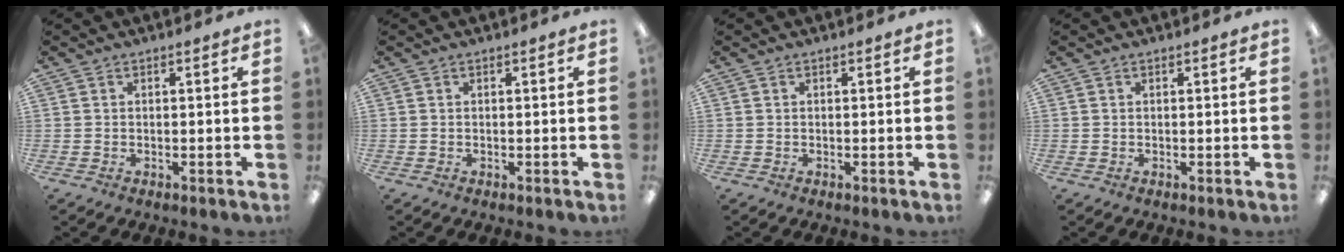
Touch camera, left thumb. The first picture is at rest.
{"total": 0.0}
{"total": 0.0}
{"total": 0.0}